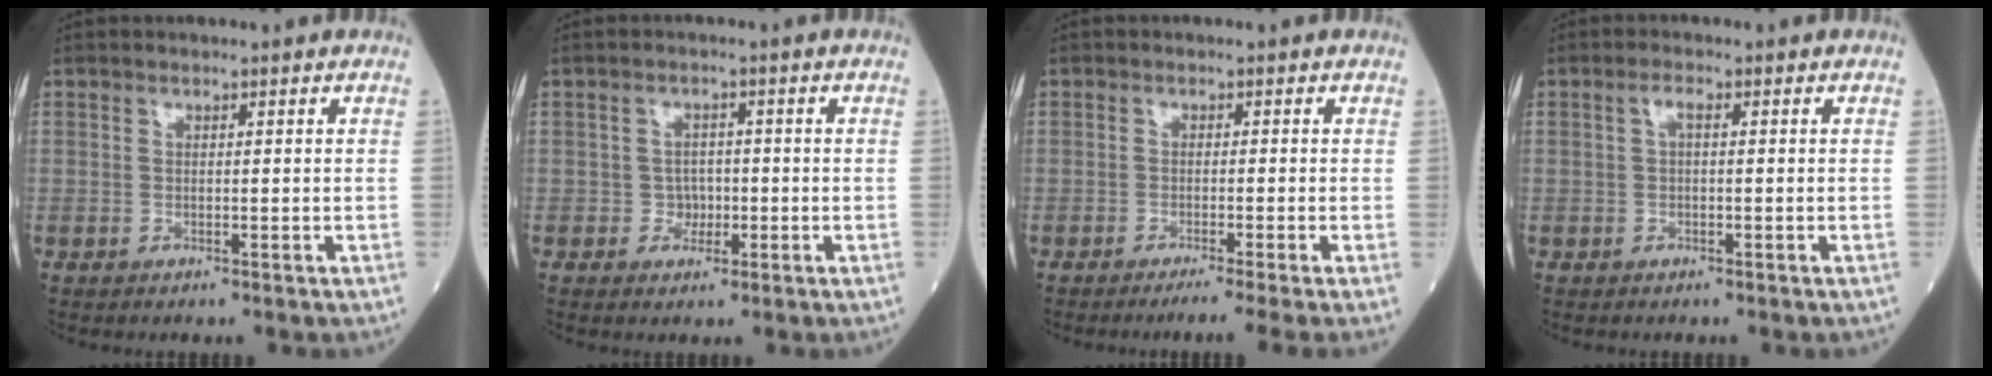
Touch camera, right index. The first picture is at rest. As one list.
[{"total": 2.5, "force": [-0.6, 2.2, 0.9], "torque": [-0.005, 0.007, -0.010]}, {"total": 5.8, "force": [-4.5, -1.7, 3.3], "torque": [-0.031, -0.014, -0.066]}, {"total": 1.5, "force": [0.3, 0.4, 1.4], "torque": [-0.028, 0.005, 0.004]}]